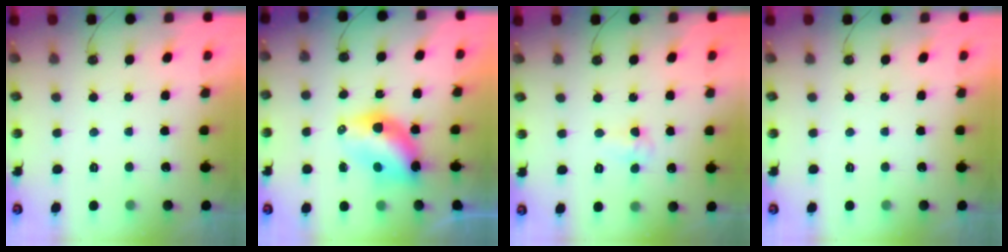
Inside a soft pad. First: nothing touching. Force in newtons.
{"total": 7.9, "press": 7.8, "slide": 0.7}
{"total": 3.6, "press": 2.6, "slide": 2.5}
{"total": 0.0}